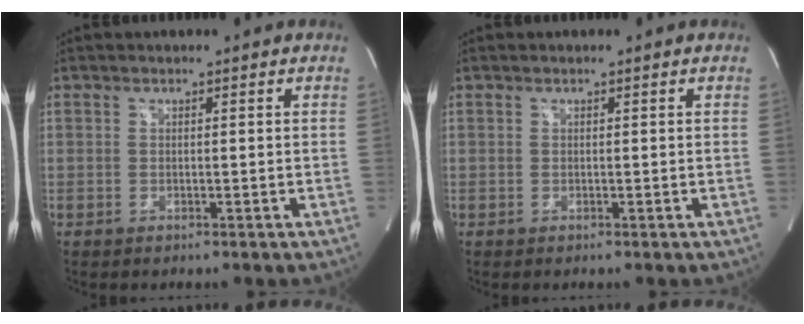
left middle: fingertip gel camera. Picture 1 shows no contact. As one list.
[{"total": 0.0}]